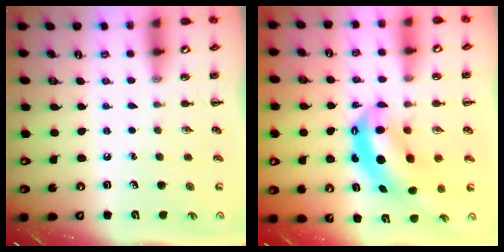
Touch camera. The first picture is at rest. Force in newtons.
{"total": 8.8, "press": 8.6, "slide": 2.2}